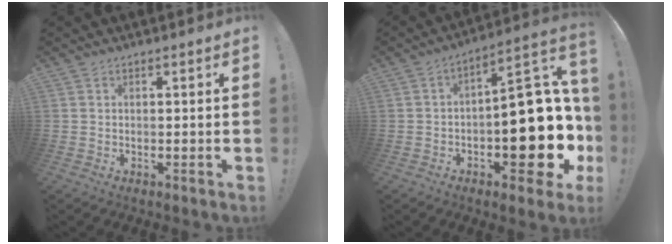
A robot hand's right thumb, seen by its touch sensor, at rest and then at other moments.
{"total": 19.5, "force": [-3.5, 9.9, 16.4], "torque": [-0.184, 0.029, -0.045]}